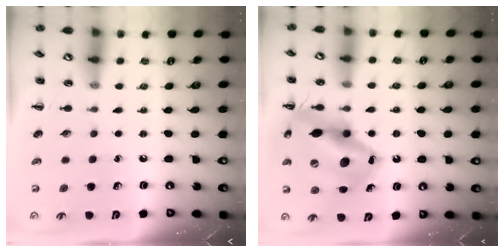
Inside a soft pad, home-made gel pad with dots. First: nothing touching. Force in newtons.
{"total": 19.6, "press": 19.5, "slide": 2.3}